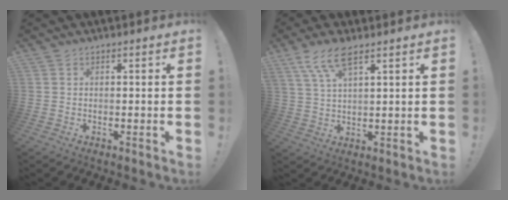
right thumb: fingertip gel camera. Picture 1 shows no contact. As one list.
[{"total": 8.4, "force": [5.4, 2.4, 6.0], "torque": [-0.115, -0.016, 0.102]}]